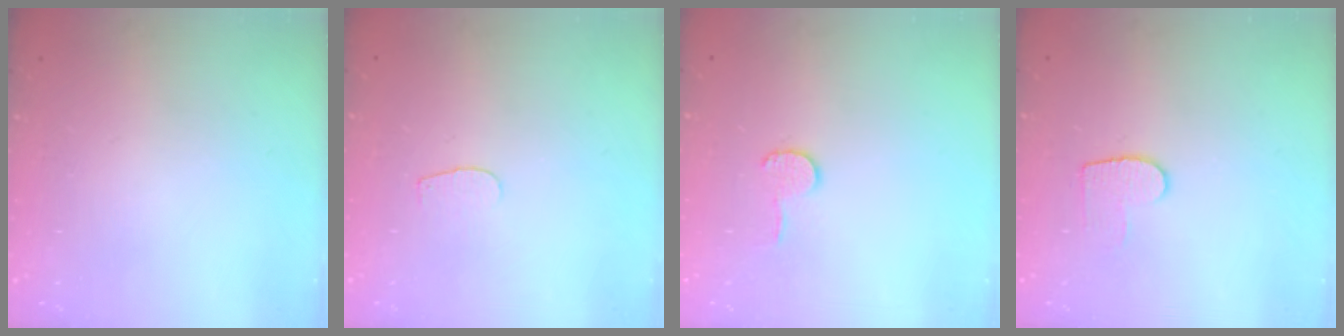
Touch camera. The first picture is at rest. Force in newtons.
{"total": 3.7, "press": 3.7, "slide": 0.4}
{"total": 6.4, "press": 6.4, "slide": 0.6}
{"total": 6.3, "press": 6.3, "slide": 0.4}